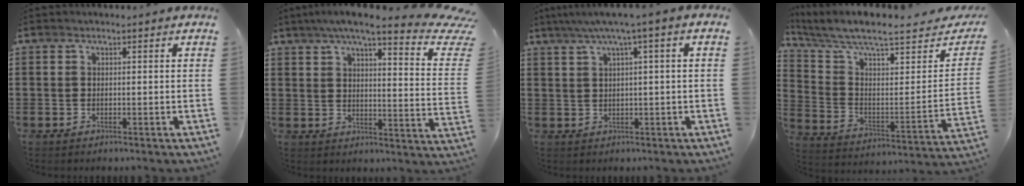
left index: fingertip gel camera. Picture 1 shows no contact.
{"total": 7.9, "force": [5.7, 0.4, 5.5], "torque": [-0.102, -0.035, 0.089]}
{"total": 3.4, "force": [0.8, -0.2, 3.3], "torque": [-0.064, -0.001, 0.008]}
{"total": 6.9, "force": [5.8, 0.8, 3.6], "torque": [-0.100, -0.048, 0.095]}